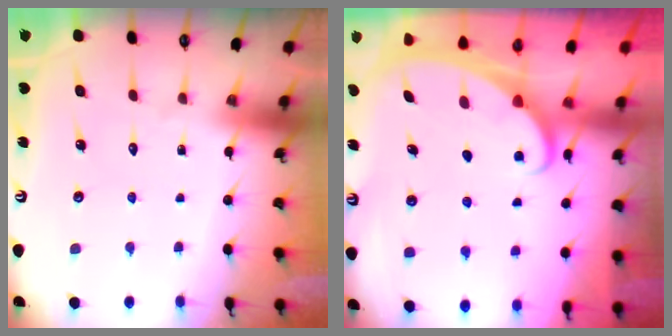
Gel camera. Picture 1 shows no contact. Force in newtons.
{"total": 2.4, "press": 2.3, "slide": 0.3}